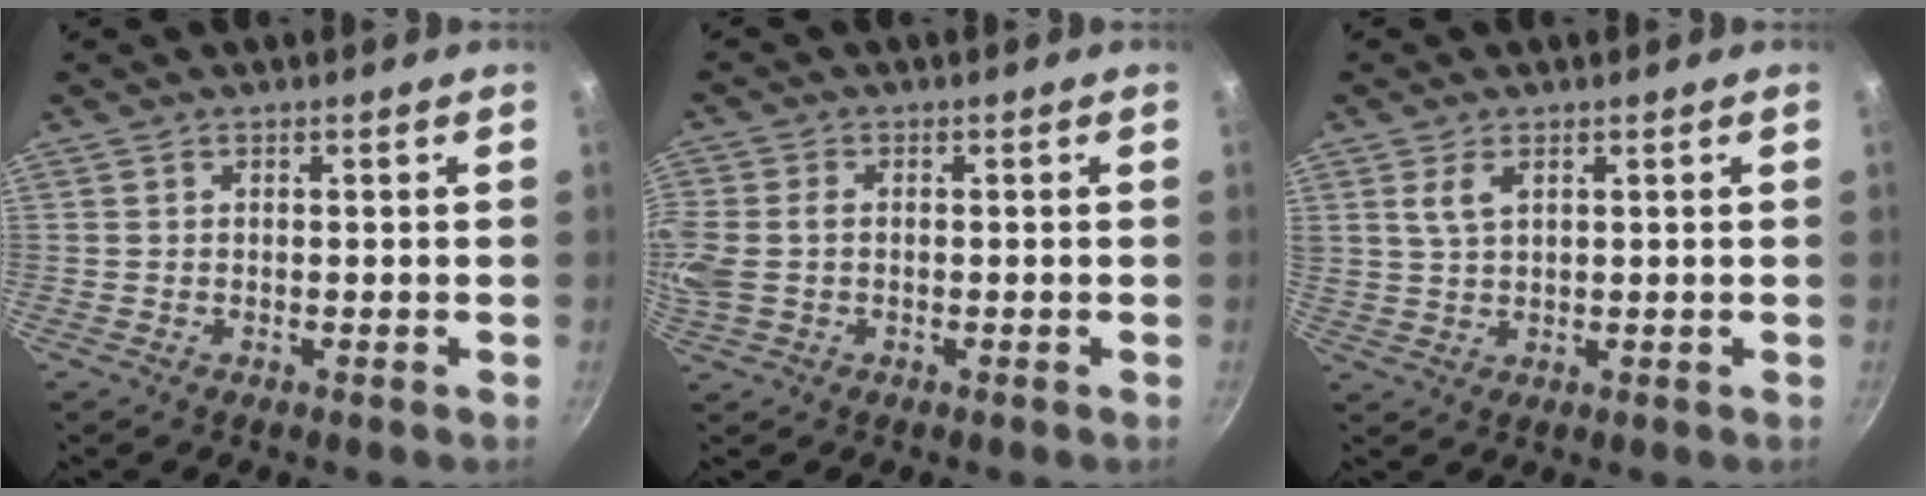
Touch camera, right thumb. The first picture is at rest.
{"total": 7.4, "force": [-0.3, 5.1, 5.3], "torque": [-0.126, 0.005, -0.011]}
{"total": 3.9, "force": [1.7, 1.8, 3.0], "torque": [-0.054, -0.005, 0.037]}